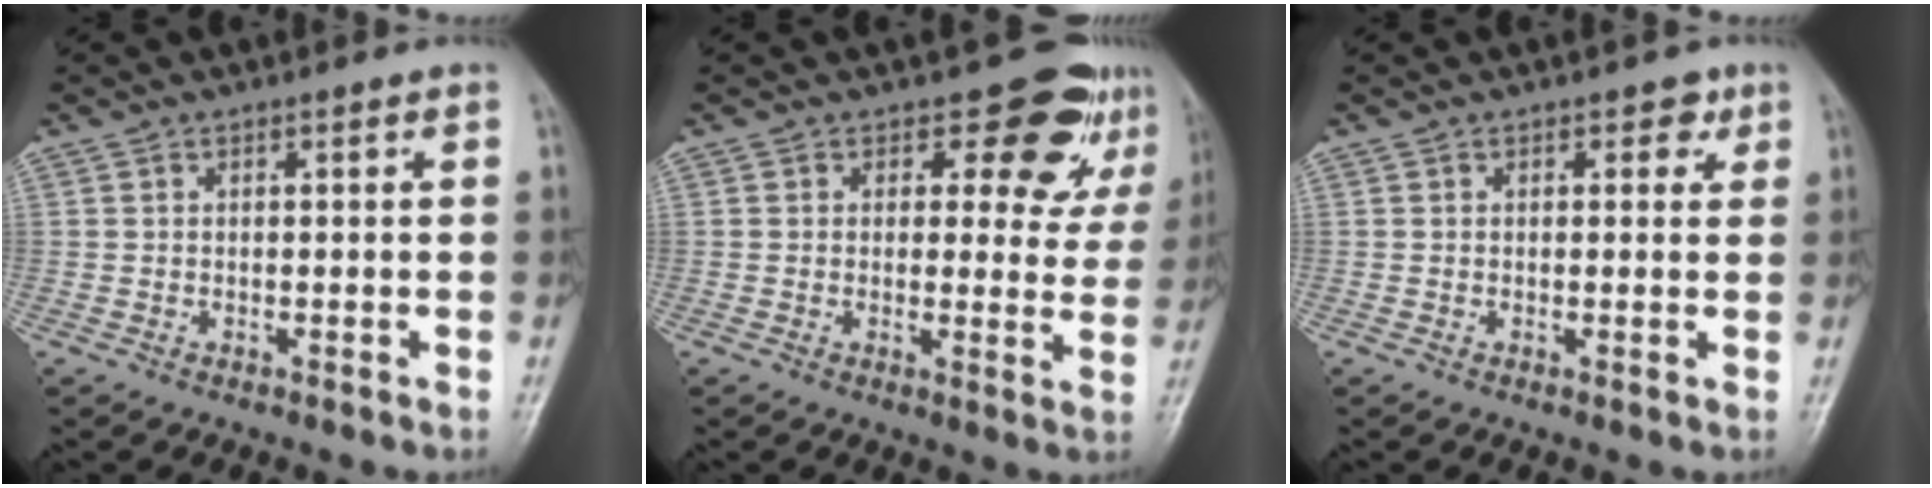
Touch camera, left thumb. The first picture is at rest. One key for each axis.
{"total": 8.7, "fx": 6.1, "fy": 5.1, "fz": 3.5, "tx": -0.003, "ty": -0.036, "tz": 0.057}
{"total": 2.4, "fx": 1.2, "fy": 1.6, "fz": 1.4, "tx": 0.004, "ty": -0.001, "tz": 0.009}